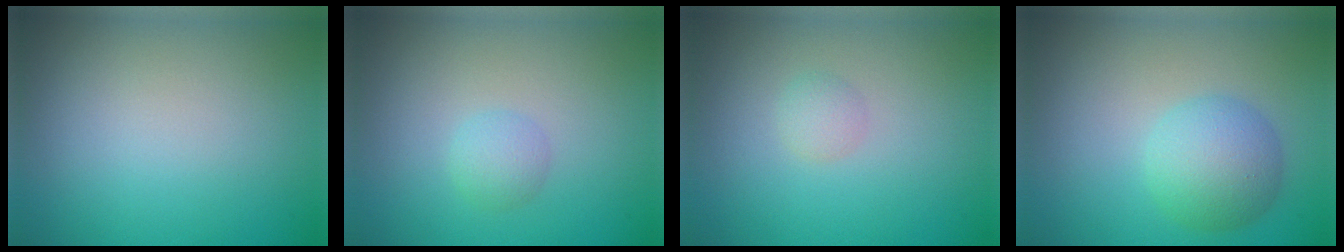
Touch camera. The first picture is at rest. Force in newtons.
{"total": 1.5, "press": 1.5, "slide": 0.1}
{"total": 1.0, "press": 1.0, "slide": 0.0}
{"total": 4.4, "press": 4.4, "slide": 0.1}